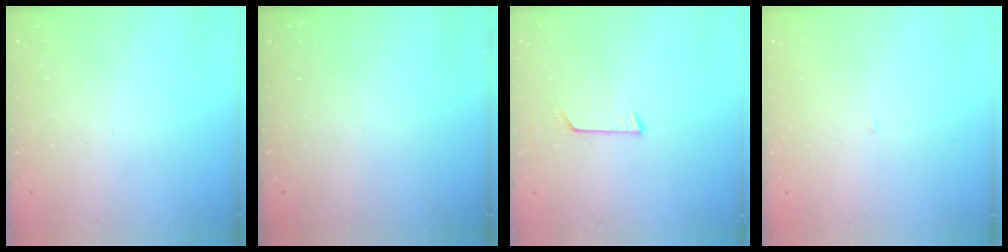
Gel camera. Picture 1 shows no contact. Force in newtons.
{"total": 0.0}
{"total": 5.9, "press": 5.9, "slide": 0.5}
{"total": 2.0, "press": 2.0, "slide": 0.2}